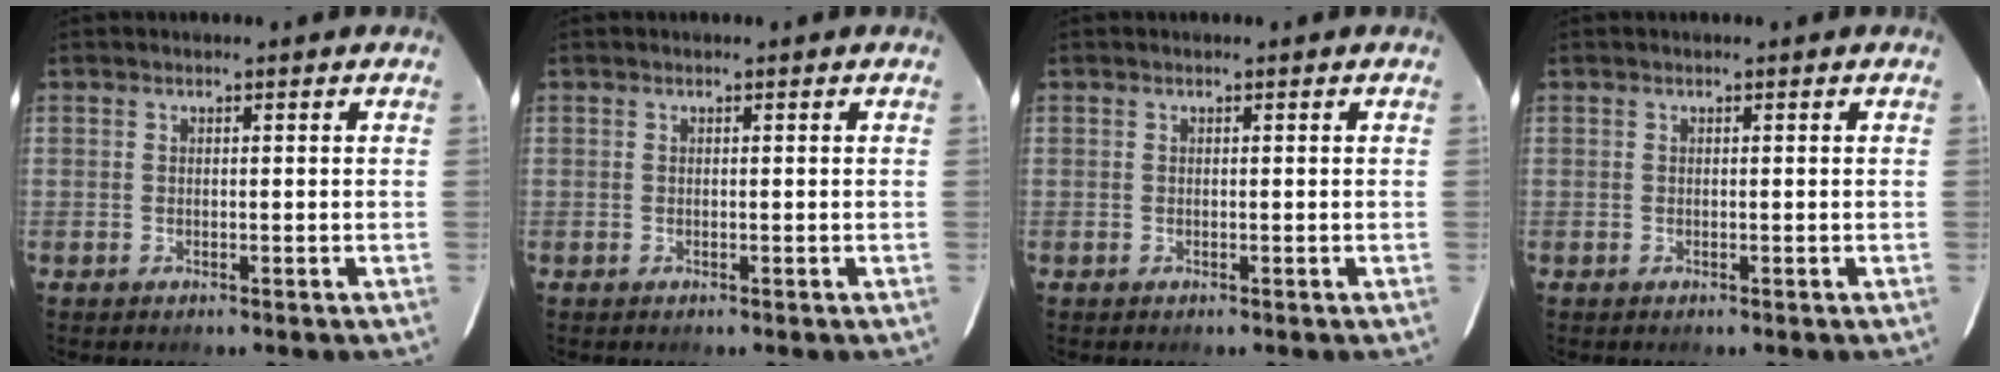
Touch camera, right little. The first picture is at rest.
{"total": 0.0}
{"total": 0.0}
{"total": 0.0}